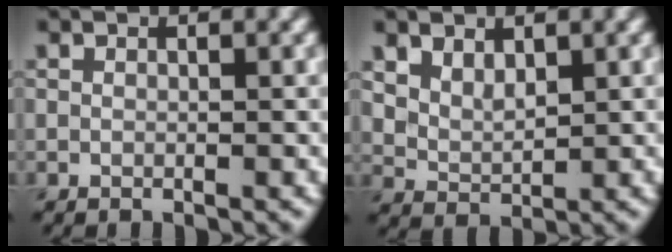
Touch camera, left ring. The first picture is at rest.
{"total": 2.6, "force": [1.5, 1.6, 1.4], "torque": [-0.030, -0.005, 0.034]}